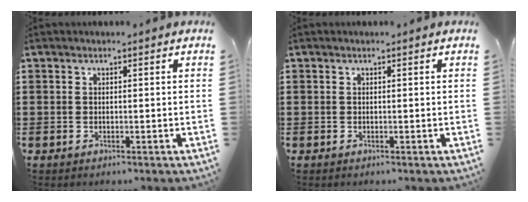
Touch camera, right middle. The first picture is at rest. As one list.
[{"total": 0.0}]